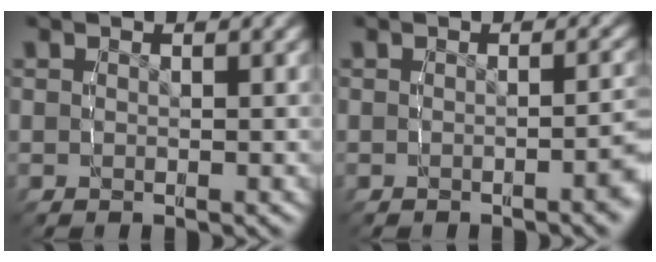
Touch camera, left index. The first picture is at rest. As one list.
[{"total": 2.0, "force": [-0.9, 0.2, 1.8], "torque": [-0.016, 0.009, -0.019]}]